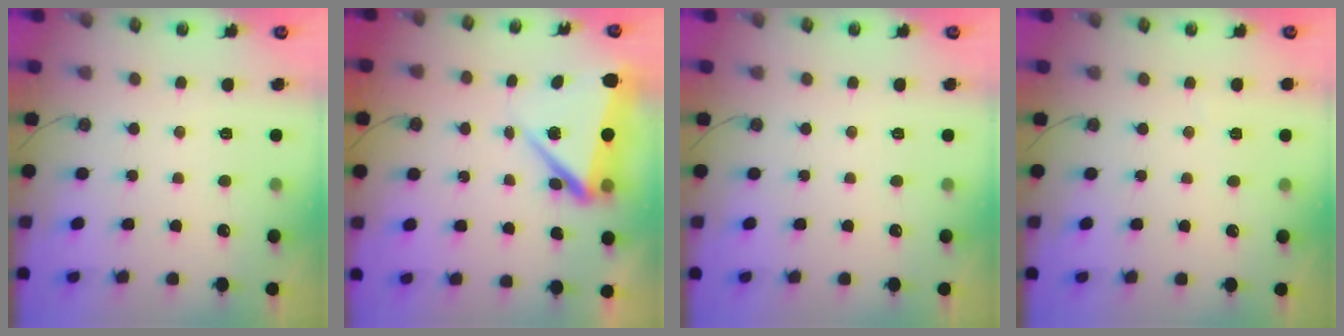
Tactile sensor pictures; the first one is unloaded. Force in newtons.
{"total": 12.3, "press": 6.8, "slide": 10.2}
{"total": 0.0}
{"total": 3.0, "press": 2.1, "slide": 2.2}